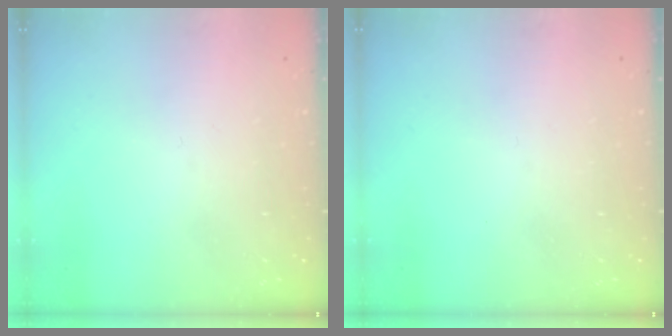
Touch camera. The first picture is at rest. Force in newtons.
{"total": 0.0}